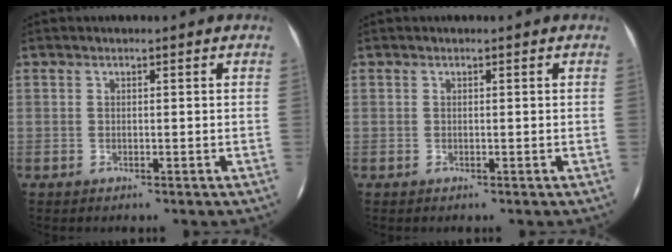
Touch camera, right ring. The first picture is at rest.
{"total": 0.0}